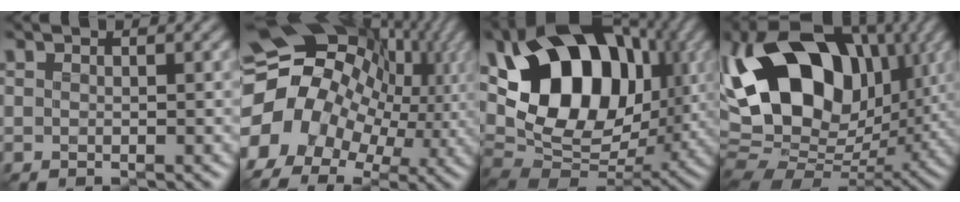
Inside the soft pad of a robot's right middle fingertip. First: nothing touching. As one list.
[{"total": 18.2, "force": [0.3, 14.8, 10.6], "torque": [-0.199, 0.003, -0.004]}, {"total": 15.6, "force": [3.7, 10.5, 11.0], "torque": [-0.185, 0.014, 0.059]}, {"total": 17.5, "force": [3.2, 11.3, 13.0], "torque": [-0.241, 0.024, 0.040]}]